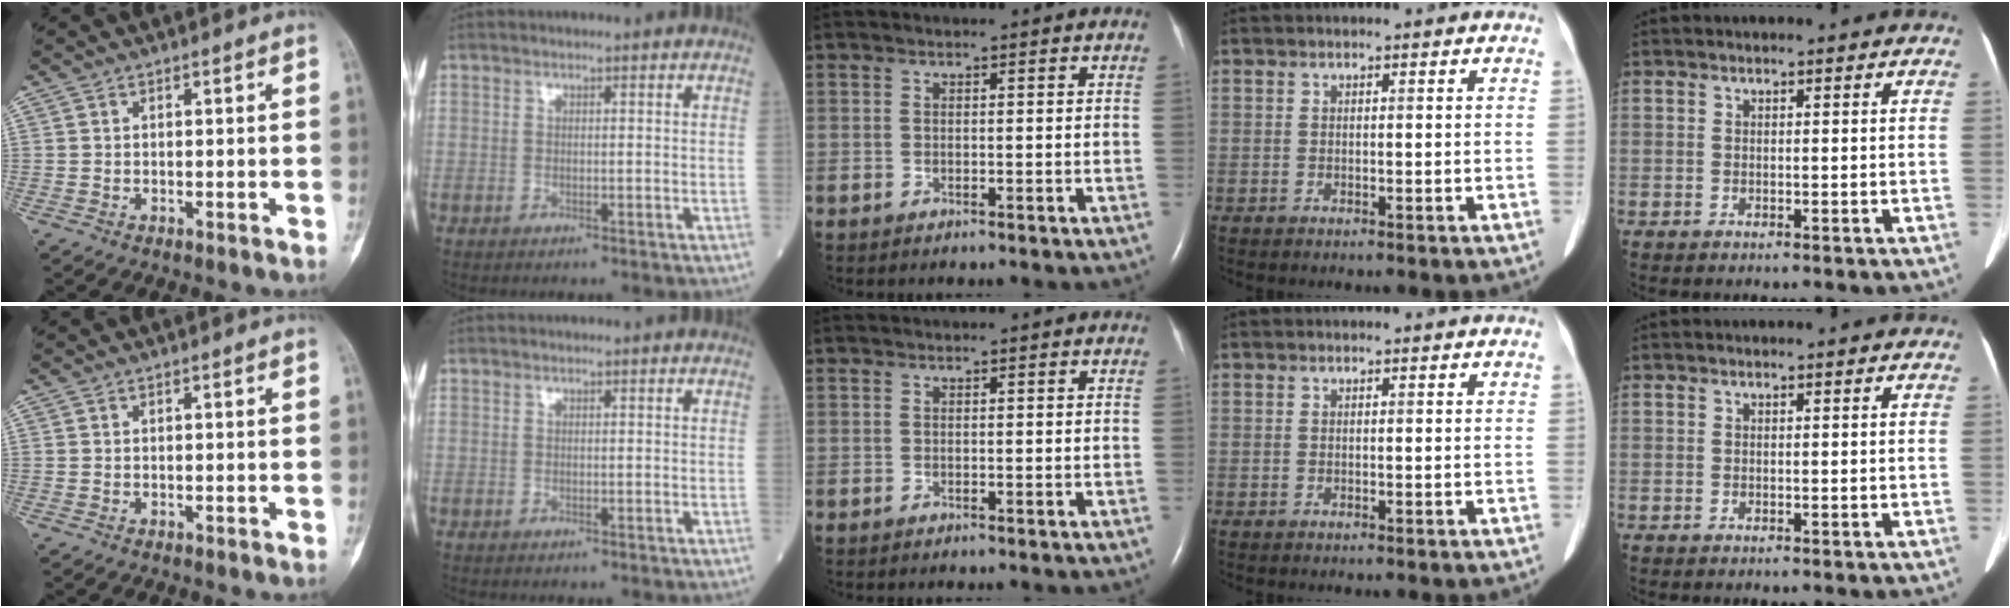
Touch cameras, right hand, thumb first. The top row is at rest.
{}